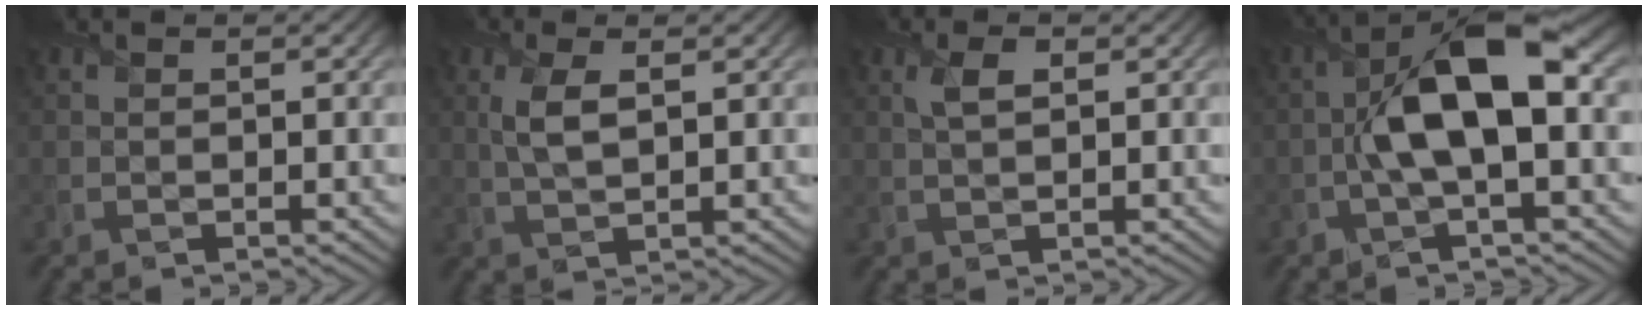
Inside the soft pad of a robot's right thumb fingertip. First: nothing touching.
{"total": 3.7, "force": [1.1, 1.5, 3.3], "torque": [-0.080, 0.000, 0.024]}
{"total": 2.4, "force": [0.9, 1.0, 2.0], "torque": [-0.043, 0.003, 0.018]}
{"total": 10.9, "force": [0.0, 4.0, 10.2], "torque": [-0.192, 0.013, -0.004]}